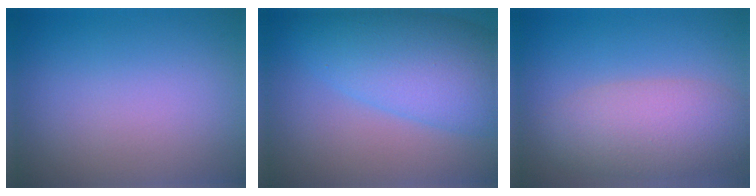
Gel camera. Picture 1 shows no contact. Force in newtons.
{"total": 8.6, "press": 8.6, "slide": 0.2}
{"total": 5.9, "press": 5.9, "slide": 0.4}